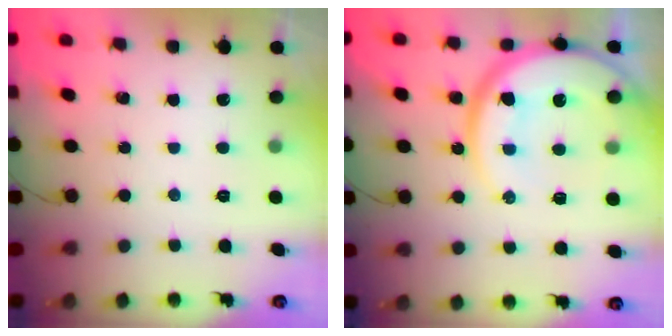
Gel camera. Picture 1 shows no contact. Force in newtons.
{"total": 18.3, "press": 18.2, "slide": 1.7}